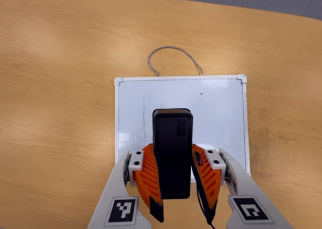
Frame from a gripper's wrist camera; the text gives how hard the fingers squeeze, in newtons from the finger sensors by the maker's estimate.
{"total": 7.5, "left": 6.5, "right": 8.5}